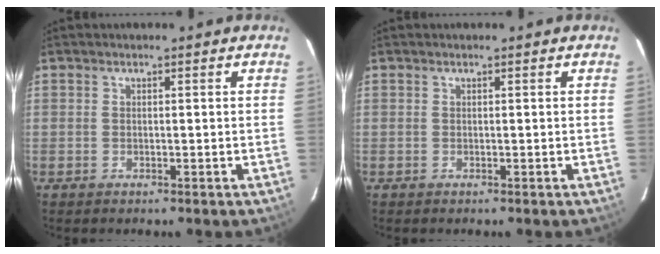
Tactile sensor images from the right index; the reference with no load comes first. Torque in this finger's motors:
{"motor_torque": [0.00, 0.00, 0.00, 0.00]}